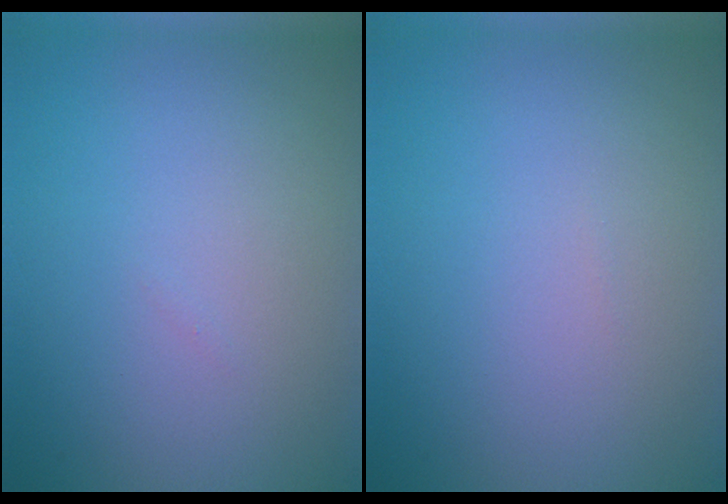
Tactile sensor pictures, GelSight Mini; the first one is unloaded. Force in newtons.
{"total": 0.0}